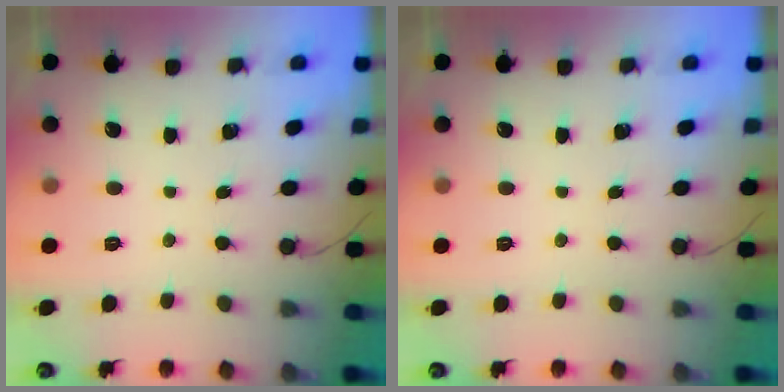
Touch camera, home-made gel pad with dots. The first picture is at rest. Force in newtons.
{"total": 0.0}